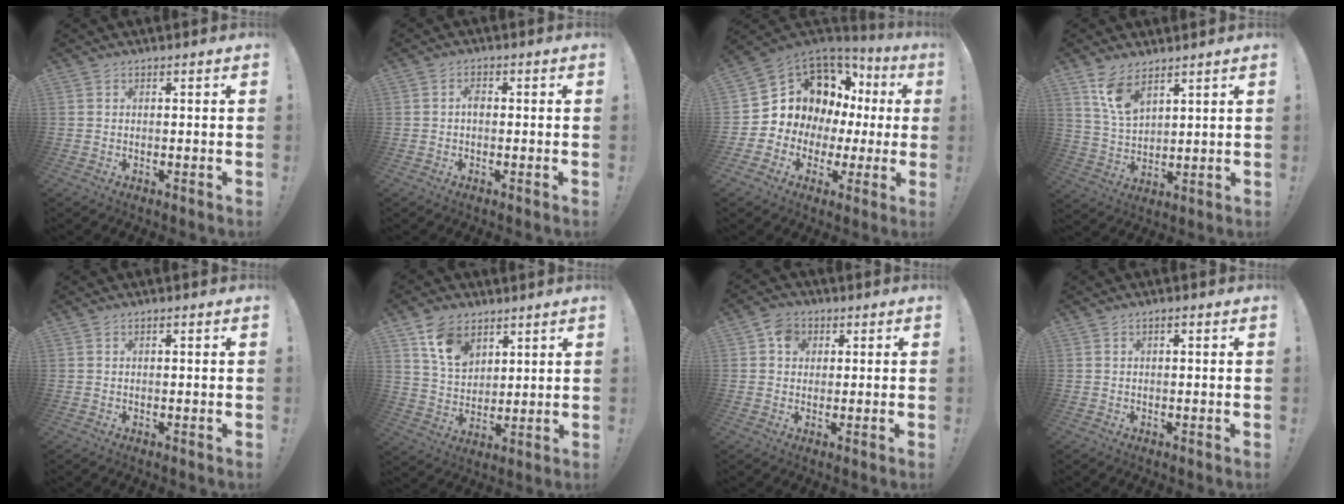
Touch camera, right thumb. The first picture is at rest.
{"total": 1.8, "force": [-0.4, 1.1, 1.3], "torque": [-0.019, 0.003, -0.010]}
{"total": 10.1, "force": [5.1, 8.0, 3.3], "torque": [-0.047, -0.059, 0.114]}
{"total": 9.3, "force": [6.5, 4.1, 5.1], "torque": [-0.097, -0.033, 0.125]}
{"total": 0.6, "force": [0.3, 0.2, 0.5], "torque": [-0.017, 0.004, 0.006]}
{"total": 11.6, "force": [6.9, 7.6, 5.3], "torque": [-0.094, -0.030, 0.136]}
{"total": 5.4, "force": [1.6, 4.5, 2.5], "torque": [-0.034, 0.007, 0.030]}
{"total": 1.0, "force": [0.3, 0.3, 0.9], "torque": [-0.025, 0.006, 0.006]}